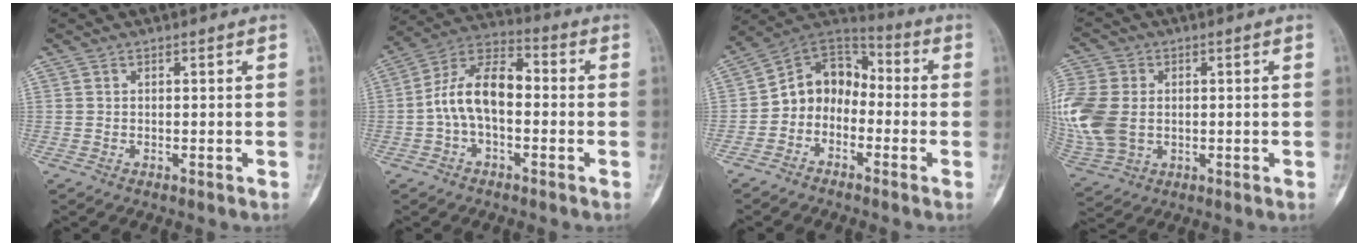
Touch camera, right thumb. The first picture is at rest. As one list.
[{"total": 12.1, "force": [-1.2, 6.8, 10.0], "torque": [-0.171, 0.043, -0.032]}, {"total": 10.3, "force": [-2.5, 8.3, 5.5], "torque": [-0.064, 0.064, -0.063]}, {"total": 16.7, "force": [0.4, 12.5, 11.1], "torque": [-0.289, 0.001, 0.021]}]